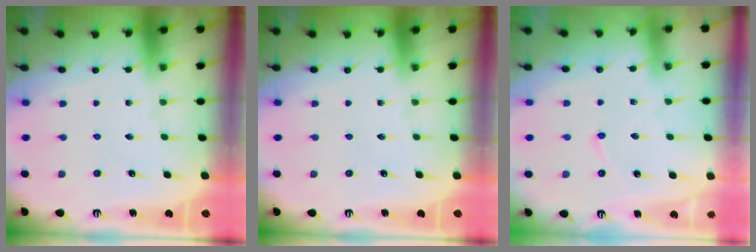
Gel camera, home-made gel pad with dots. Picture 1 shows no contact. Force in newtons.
{"total": 0.0}
{"total": 2.9, "press": 2.9, "slide": 0.2}